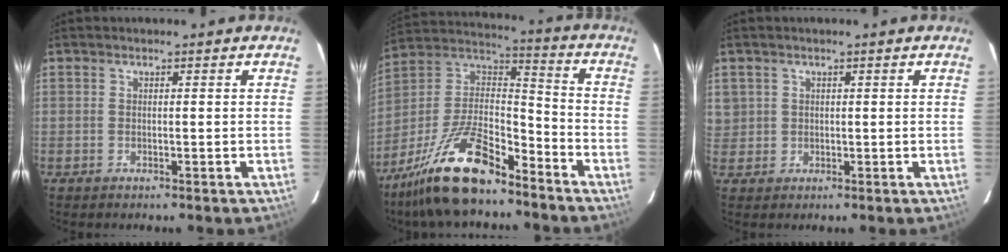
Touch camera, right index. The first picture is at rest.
{"total": 17.2, "force": [-12.7, 4.7, 10.6], "torque": [-0.213, 0.010, -0.233]}
{"total": 2.4, "force": [0.9, 2.2, 0.2], "torque": [0.010, 0.006, 0.017]}